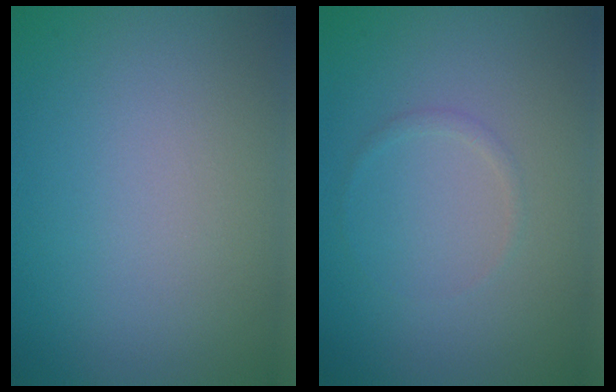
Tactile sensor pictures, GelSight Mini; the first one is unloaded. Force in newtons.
{"total": 0.6, "press": 0.6, "slide": 0.1}